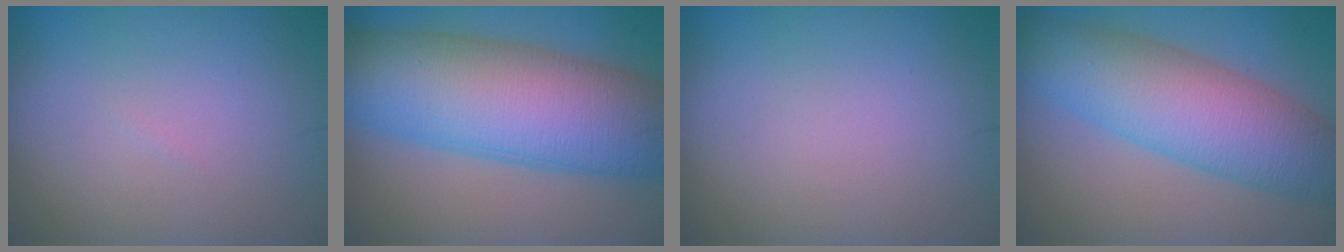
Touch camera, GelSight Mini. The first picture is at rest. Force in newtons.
{"total": 12.1, "press": 12.1, "slide": 0.3}
{"total": 0.0}
{"total": 8.6, "press": 8.6, "slide": 0.1}